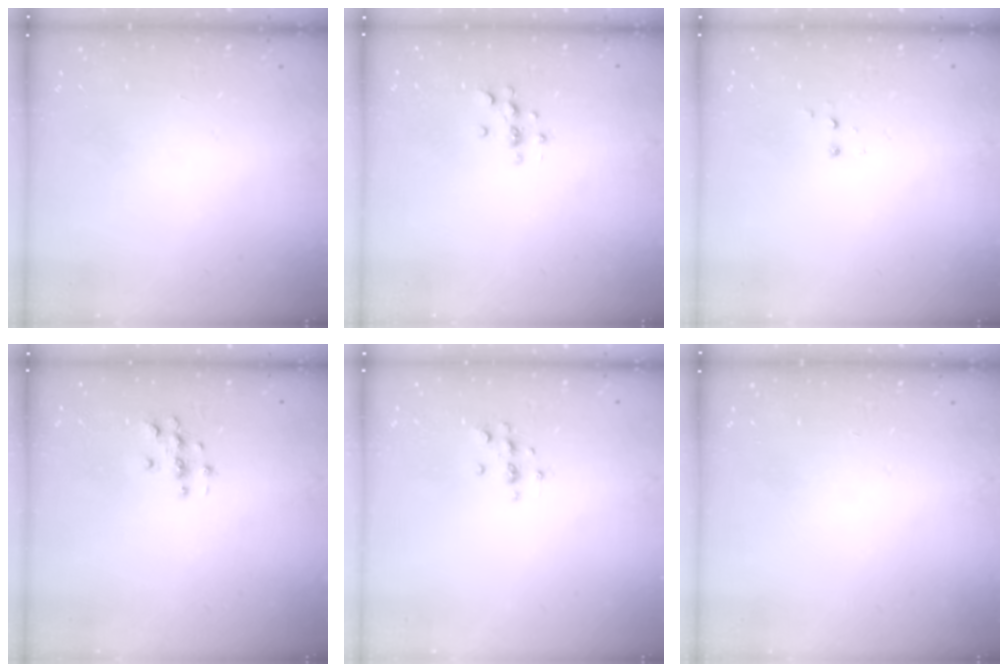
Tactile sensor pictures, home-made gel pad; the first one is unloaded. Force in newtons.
{"total": 4.2, "press": 4.2, "slide": 0.5}
{"total": 2.8, "press": 2.8, "slide": 0.5}
{"total": 2.8, "press": 2.8, "slide": 0.3}
{"total": 4.1, "press": 4.1, "slide": 0.4}
{"total": 0.0}